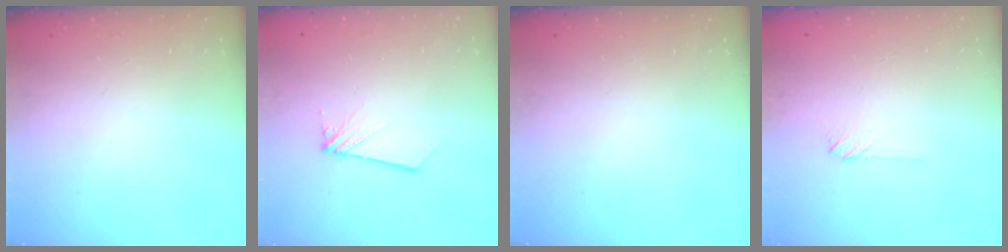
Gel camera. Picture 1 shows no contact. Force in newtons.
{"total": 1.7, "press": 1.7, "slide": 0.1}
{"total": 0.0}
{"total": 2.0, "press": 2.0, "slide": 0.3}